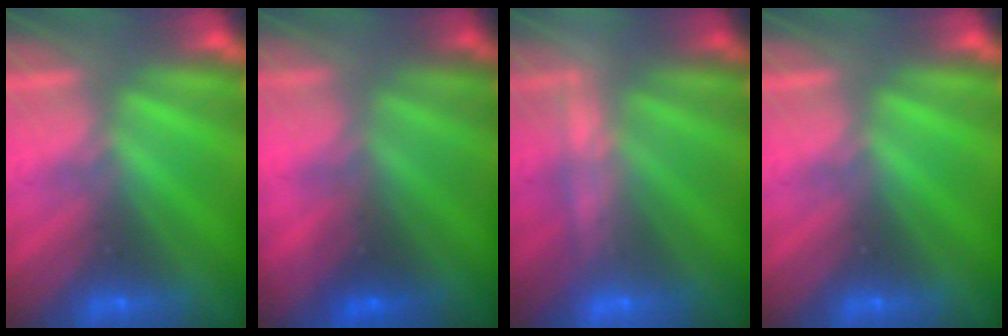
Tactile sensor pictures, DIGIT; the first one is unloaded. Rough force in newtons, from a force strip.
{"total": 3.5}
{"total": 2.3}
{"total": 0.0}